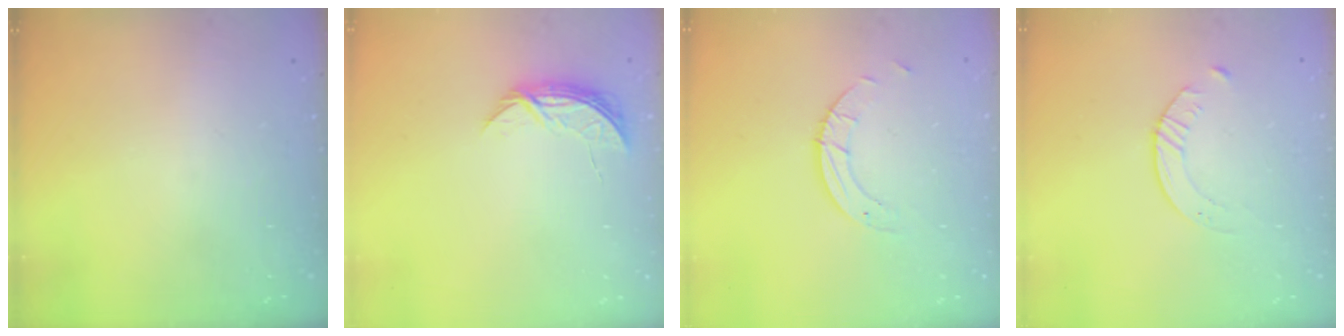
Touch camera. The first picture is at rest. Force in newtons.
{"total": 5.4, "press": 5.4, "slide": 0.5}
{"total": 4.3, "press": 4.3, "slide": 0.3}
{"total": 3.5, "press": 3.5, "slide": 0.4}